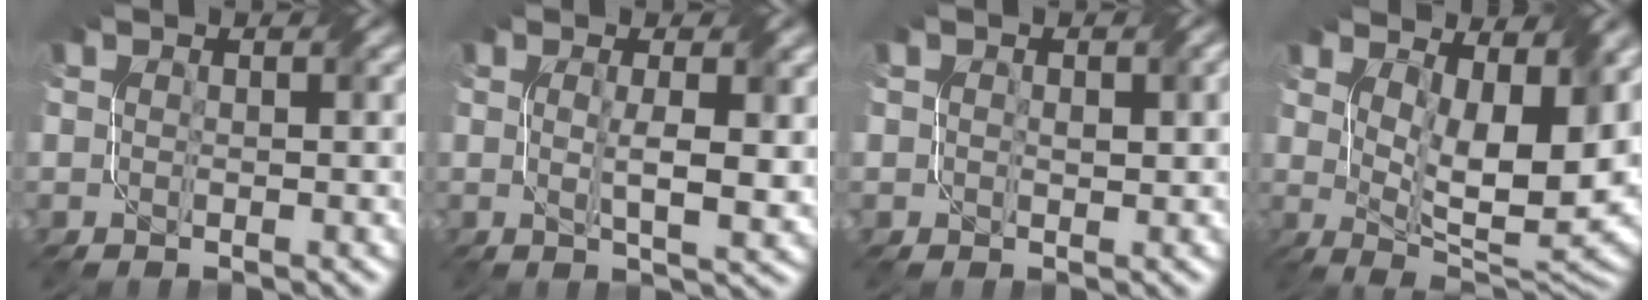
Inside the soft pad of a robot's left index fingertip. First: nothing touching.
{"total": 3.7, "force": [0.5, 0.7, 3.6], "torque": [-0.060, -0.003, 0.012]}
{"total": 1.7, "force": [0.5, 1.0, 1.3], "torque": [-0.020, 0.001, 0.010]}
{"total": 11.9, "force": [4.0, 4.7, 10.2], "torque": [-0.152, -0.013, 0.073]}